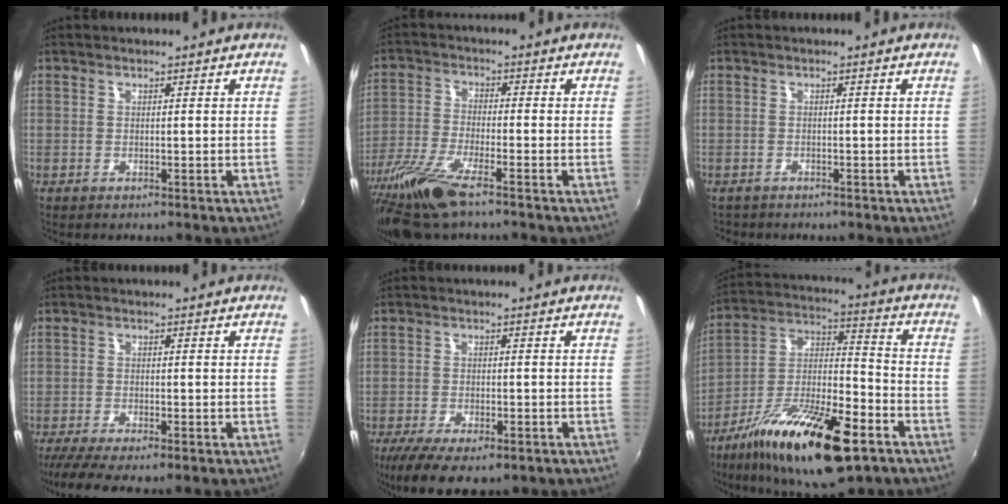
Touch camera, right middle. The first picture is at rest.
{"total": 12.6, "force": [-9.2, 1.9, 8.5], "torque": [-0.189, -0.040, -0.177]}
{"total": 1.7, "force": [-1.5, 0.7, 0.4], "torque": [-0.012, -0.005, -0.022]}
{"total": 7.4, "force": [-5.4, 0.9, 4.9], "torque": [-0.111, -0.032, -0.092]}
{"total": 12.0, "force": [-7.7, 4.5, 8.0], "torque": [-0.174, -0.046, -0.120]}
{"total": 23.8, "force": [-13.5, 7.4, 18.1], "torque": [-0.314, -0.021, -0.229]}